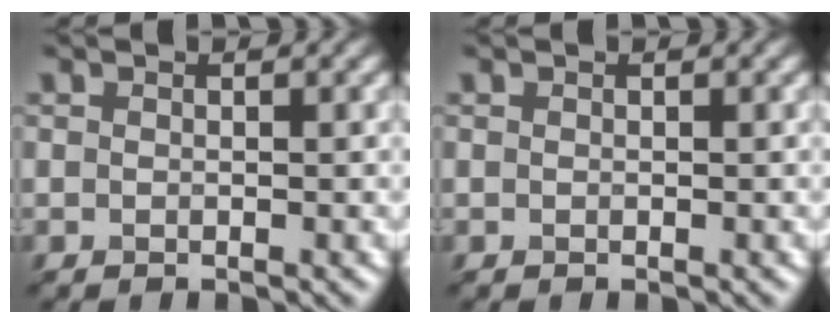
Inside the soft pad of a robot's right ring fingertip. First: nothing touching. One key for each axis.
{"total": 0.0}